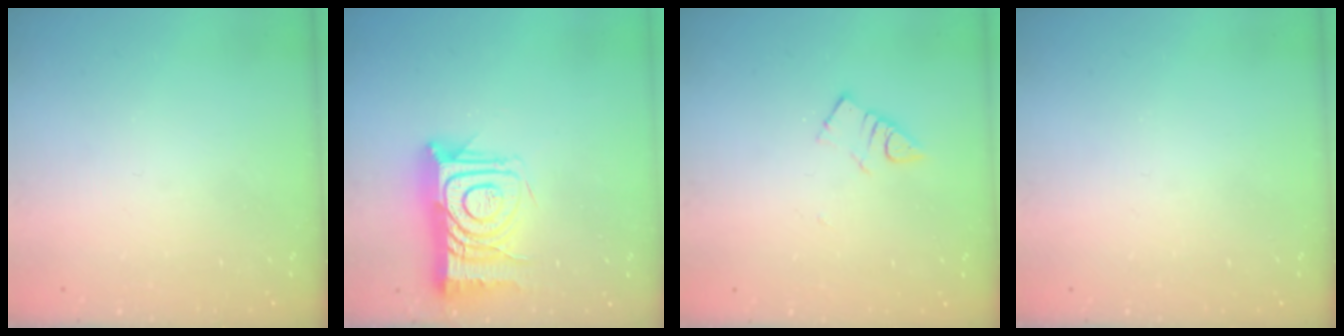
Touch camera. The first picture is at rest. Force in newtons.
{"total": 15.4, "press": 15.3, "slide": 1.4}
{"total": 4.2, "press": 4.2, "slide": 0.6}
{"total": 0.0}